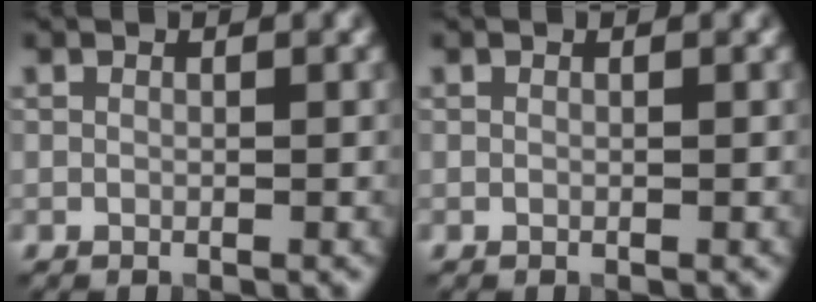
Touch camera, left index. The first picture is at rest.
{"total": 0.0}